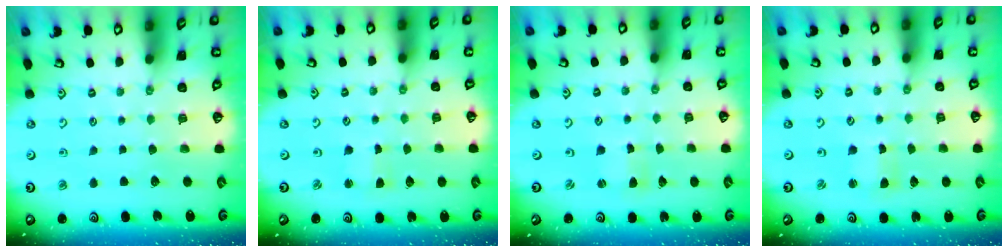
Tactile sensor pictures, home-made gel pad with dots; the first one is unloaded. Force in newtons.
{"total": 1.9, "press": 1.9, "slide": 0.3}
{"total": 1.1, "press": 1.0, "slide": 0.3}
{"total": 2.0, "press": 2.0, "slide": 0.3}